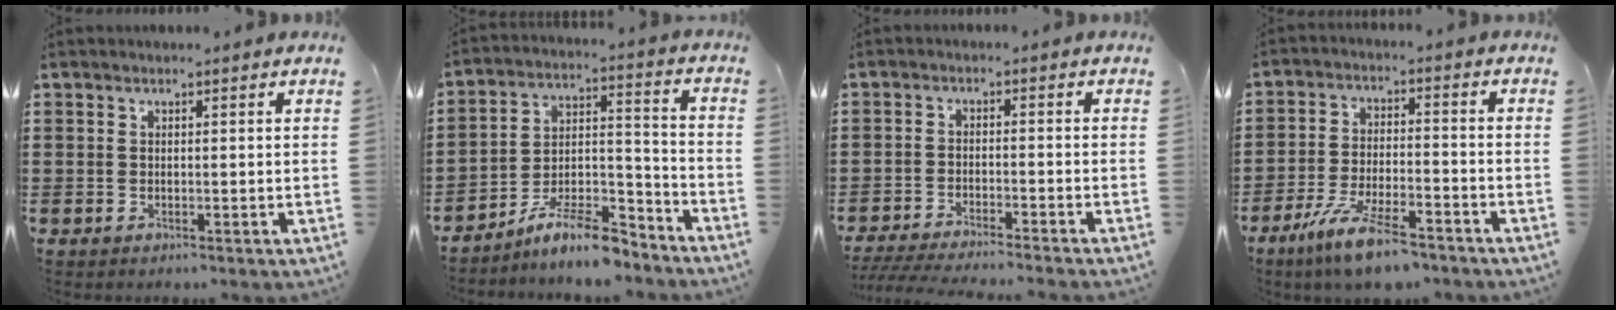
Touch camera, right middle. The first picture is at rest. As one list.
[{"total": 9.7, "force": [-8.5, 1.5, 4.5], "torque": [-0.068, 0.027, -0.159]}, {"total": 3.6, "force": [-3.5, -0.4, 1.0], "torque": [-0.022, -0.008, -0.072]}, {"total": 8.4, "force": [-6.4, 1.3, 5.2], "torque": [-0.118, -0.006, -0.125]}]